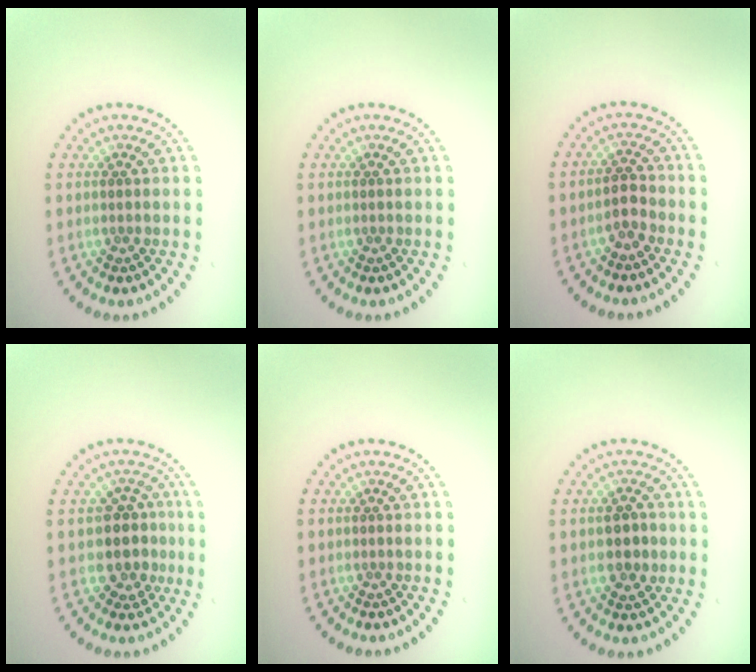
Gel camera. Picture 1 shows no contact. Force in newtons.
{"total": 0.0}
{"total": 1.7, "press": 1.6, "slide": 0.6}
{"total": 2.9, "press": 2.3, "slide": 1.7}
{"total": 0.0}
{"total": 2.3, "press": 2.3, "slide": 0.3}